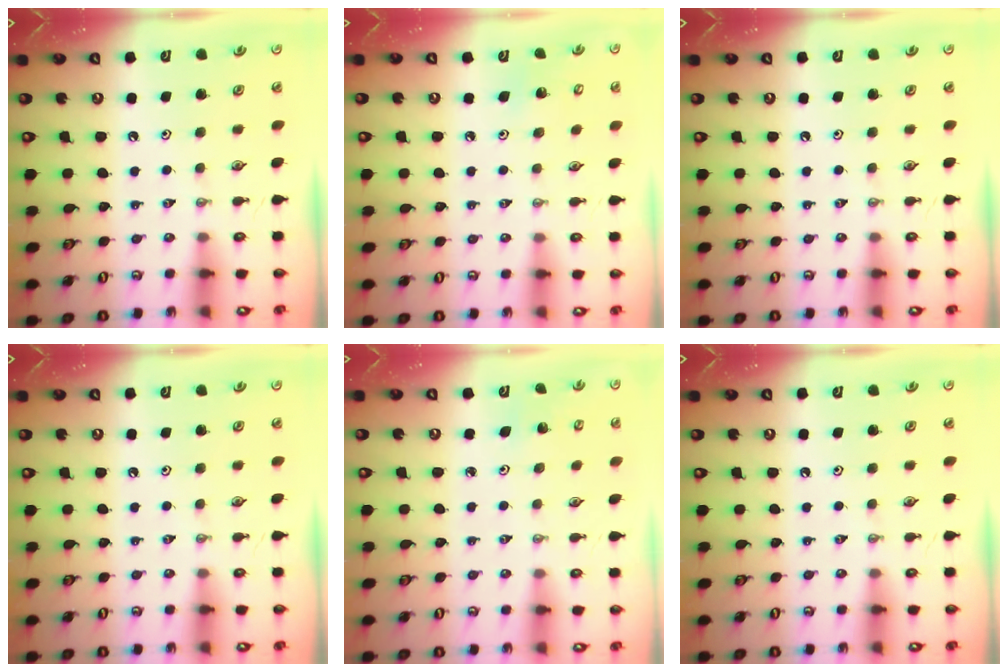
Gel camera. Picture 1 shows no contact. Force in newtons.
{"total": 4.2, "press": 4.2, "slide": 0.2}
{"total": 0.0}
{"total": 0.0}
{"total": 1.4, "press": 1.4, "slide": 0.1}
{"total": 0.0}